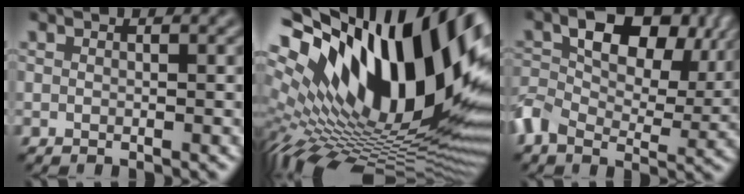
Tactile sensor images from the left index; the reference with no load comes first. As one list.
[{"total": 20.4, "force": [6.7, 9.7, 16.6], "torque": [-0.289, 0.024, 0.100]}, {"total": 10.3, "force": [2.2, 6.9, 7.4], "torque": [-0.143, -0.003, 0.030]}]